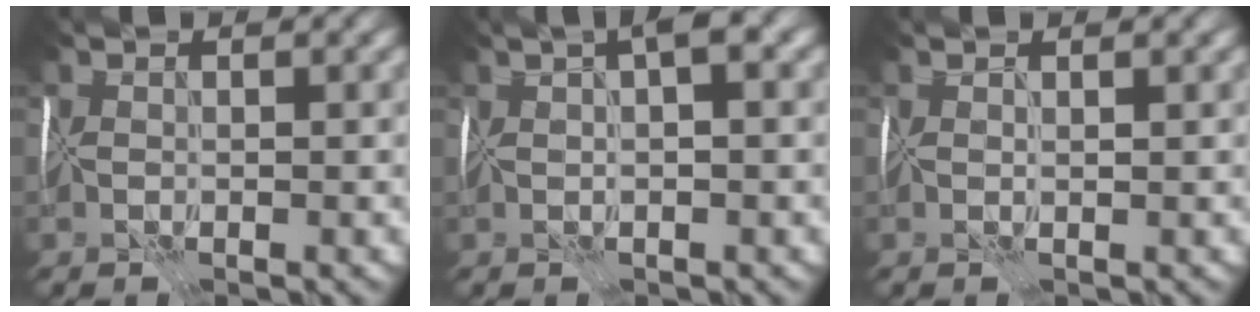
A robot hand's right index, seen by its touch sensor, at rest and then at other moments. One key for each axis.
{"total": 3.2, "fx": 2.1, "fy": 0.3, "fz": 2.4, "tx": -0.029, "ty": 0.019, "tz": 0.033}
{"total": 1.4, "fx": 1.4, "fy": -0.1, "fz": 0.3, "tx": 0.003, "ty": 0.006, "tz": 0.026}